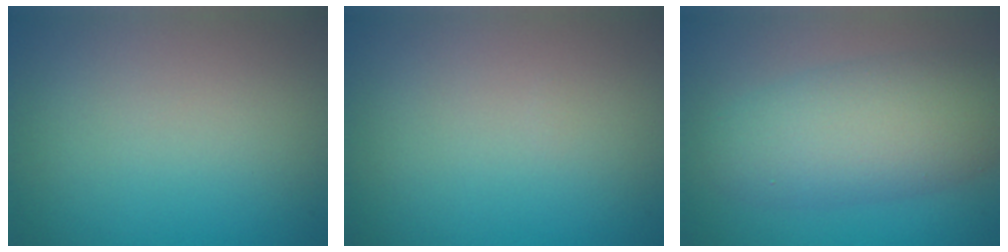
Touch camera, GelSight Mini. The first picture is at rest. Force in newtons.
{"total": 0.0}
{"total": 7.5, "press": 7.5, "slide": 0.4}